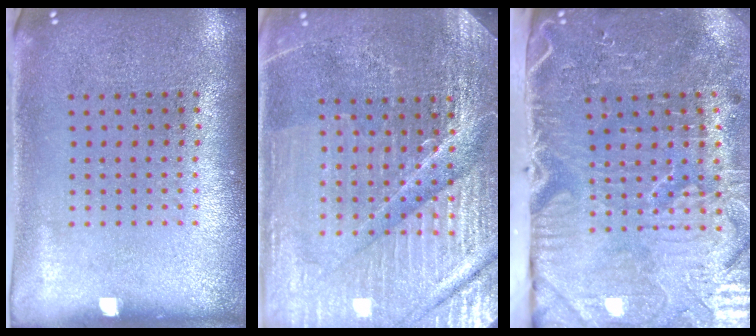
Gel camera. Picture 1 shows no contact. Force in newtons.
{"total": 5.2, "press": 4.8, "slide": 1.8}
{"total": 5.3, "press": 4.4, "slide": 3.0}